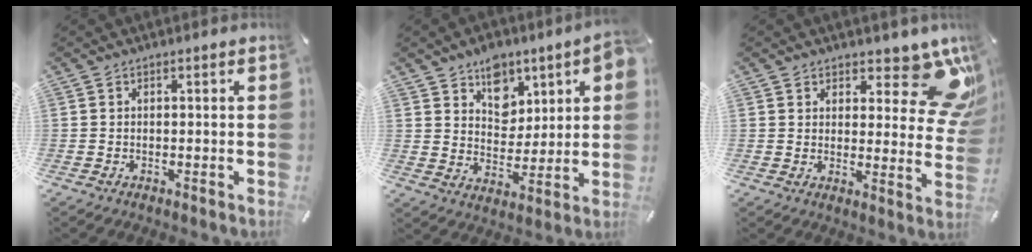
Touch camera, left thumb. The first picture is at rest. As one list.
[{"total": 9.6, "force": [5.8, 7.1, 2.7], "torque": [-0.028, -0.039, 0.104]}, {"total": 12.1, "force": [8.8, 5.0, 6.5], "torque": [-0.070, -0.075, 0.153]}]